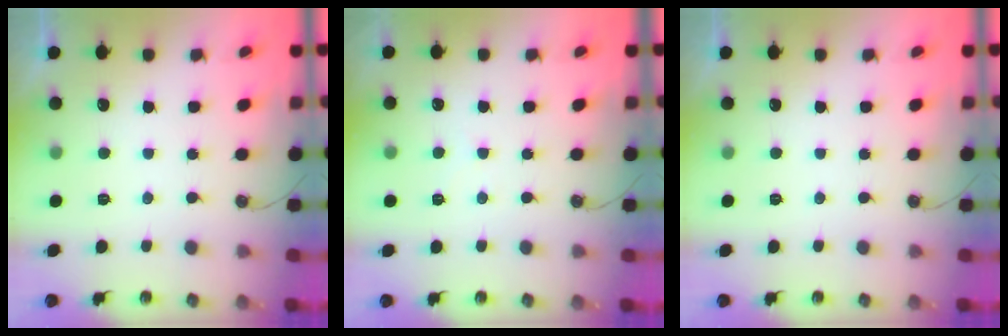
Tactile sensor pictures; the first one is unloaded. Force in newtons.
{"total": 2.5, "press": 2.5, "slide": 0.4}
{"total": 0.0}